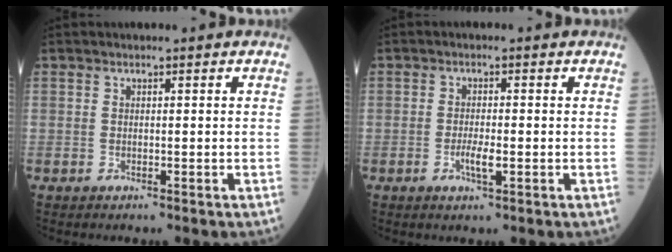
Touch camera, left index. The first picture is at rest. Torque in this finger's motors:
{"motor_torque": [0.50, 0.19, 0.08, 0.02]}